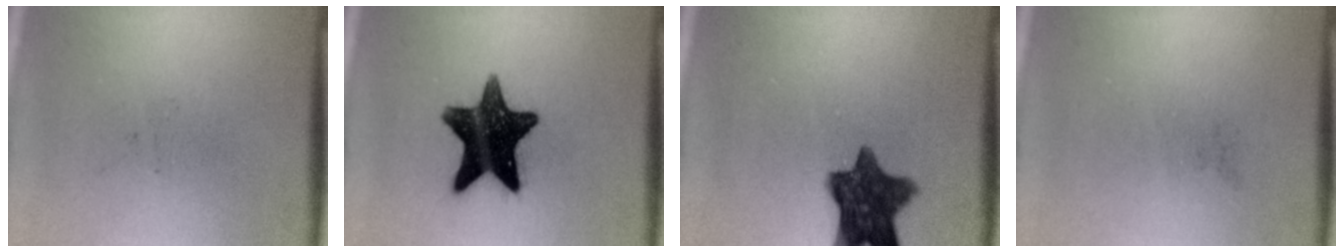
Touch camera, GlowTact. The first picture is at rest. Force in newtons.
{"total": 15.1}
{"total": 10.1}
{"total": 0.0}